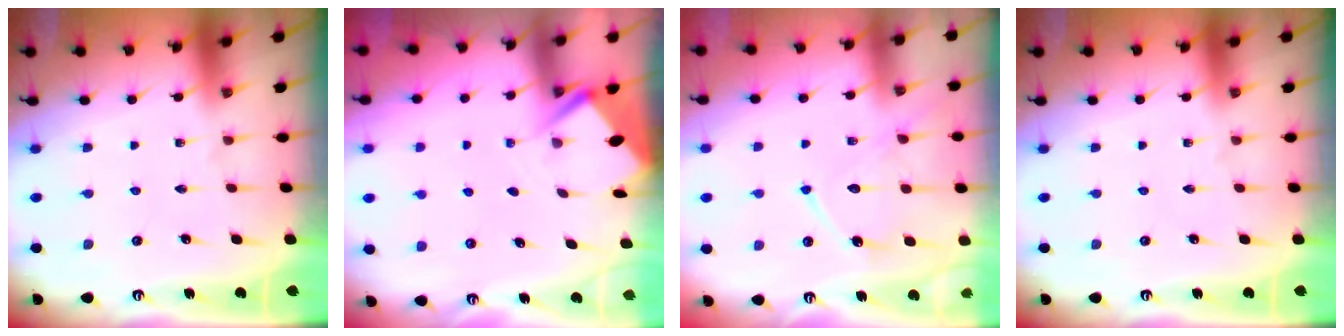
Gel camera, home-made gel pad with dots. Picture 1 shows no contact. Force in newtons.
{"total": 2.8, "press": 2.8, "slide": 0.4}
{"total": 13.1, "press": 13.1, "slide": 1.1}
{"total": 0.0}